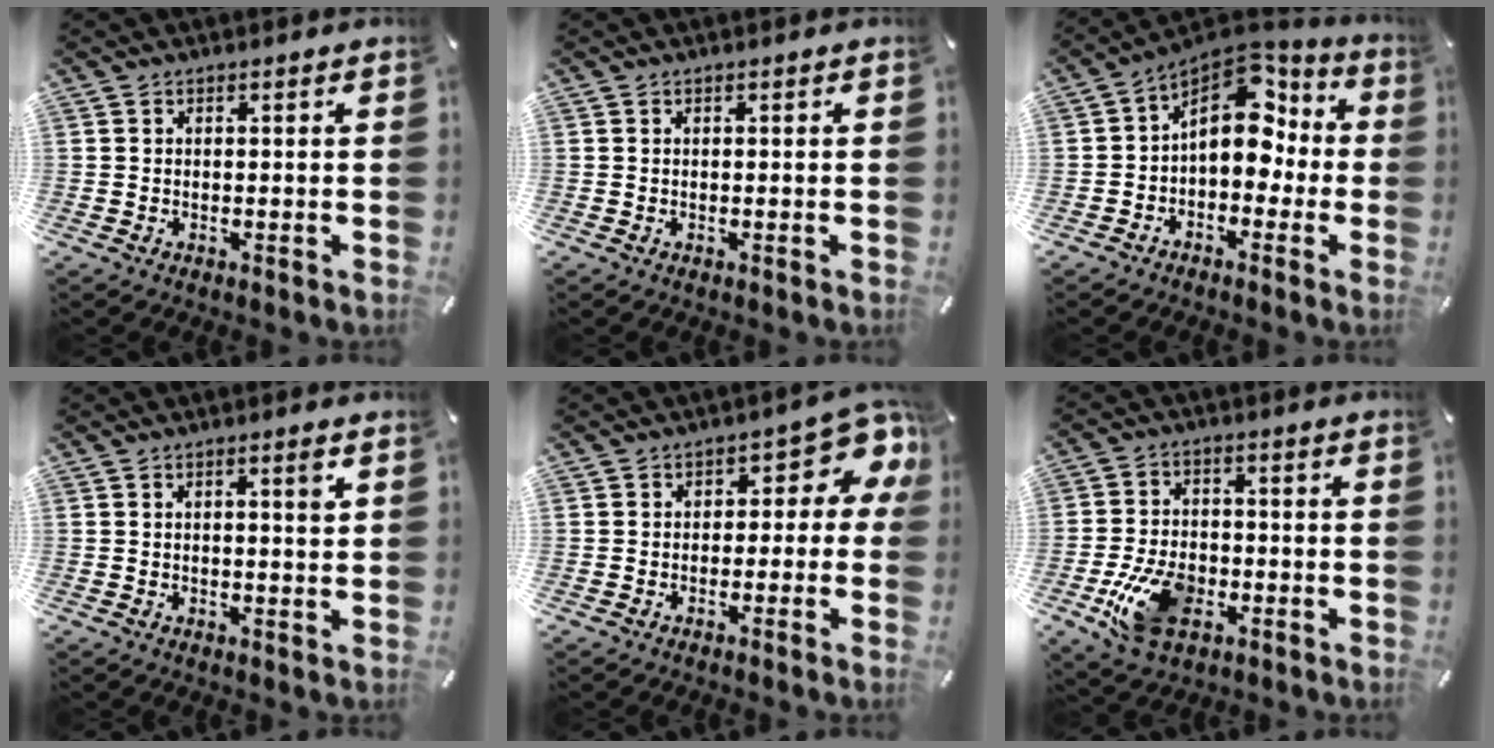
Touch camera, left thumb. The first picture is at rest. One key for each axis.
{"total": 0.0}
{"total": 12.1, "fx": 2.8, "fy": 8.6, "fz": 8.1, "tx": -0.116, "ty": -0.028, "tz": 0.047}
{"total": 2.5, "fx": 0.8, "fy": 0.3, "fz": 2.4, "tx": -0.040, "ty": -0.002, "tz": 0.010}
{"total": 8.0, "fx": 2.6, "fy": 4.6, "fz": 6.0, "tx": -0.069, "ty": -0.021, "tz": 0.041}
{"total": 12.0, "fx": -4.4, "fy": 7.8, "fz": 8.0, "tx": -0.164, "ty": 0.008, "tz": -0.077}